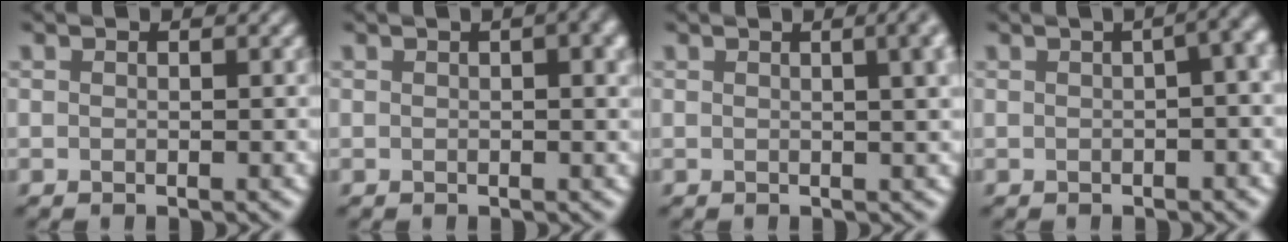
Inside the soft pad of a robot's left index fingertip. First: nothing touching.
{"total": 3.6, "force": [1.1, 1.2, 3.2], "torque": [-0.036, 0.008, 0.016]}
{"total": 6.6, "force": [2.0, 3.1, 5.5], "torque": [-0.019, 0.039, -0.001]}
{"total": 11.3, "force": [2.4, 5.8, 9.5], "torque": [-0.033, 0.057, -0.006]}